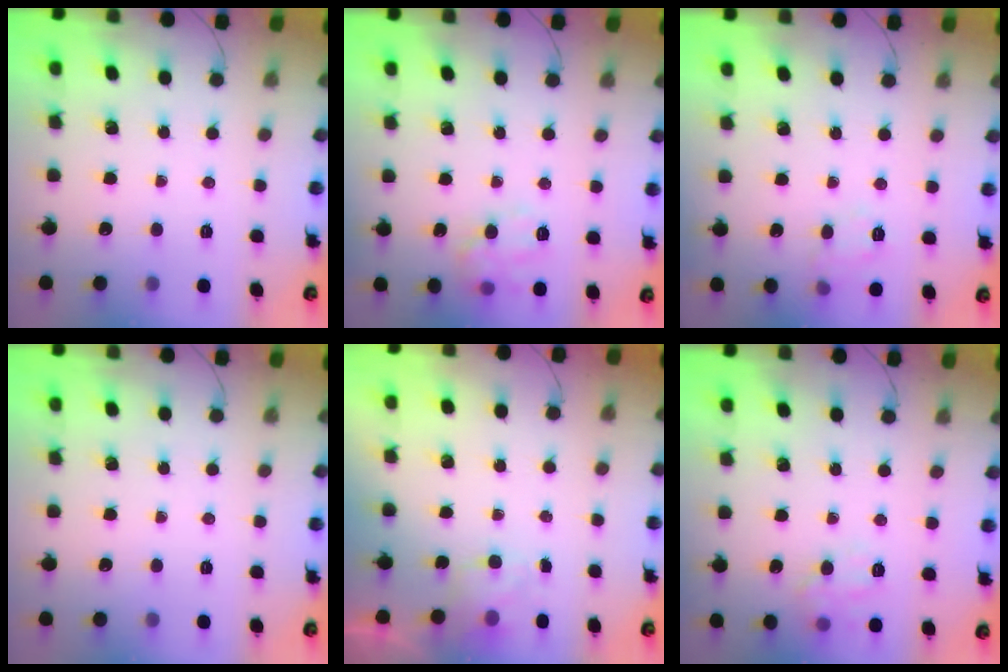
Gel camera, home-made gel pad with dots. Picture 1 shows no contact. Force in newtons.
{"total": 12.0, "press": 12.0, "slide": 0.3}
{"total": 8.5, "press": 8.4, "slide": 1.2}
{"total": 0.0}
{"total": 3.7, "press": 3.6, "slide": 1.1}
{"total": 8.0, "press": 8.0, "slide": 0.4}